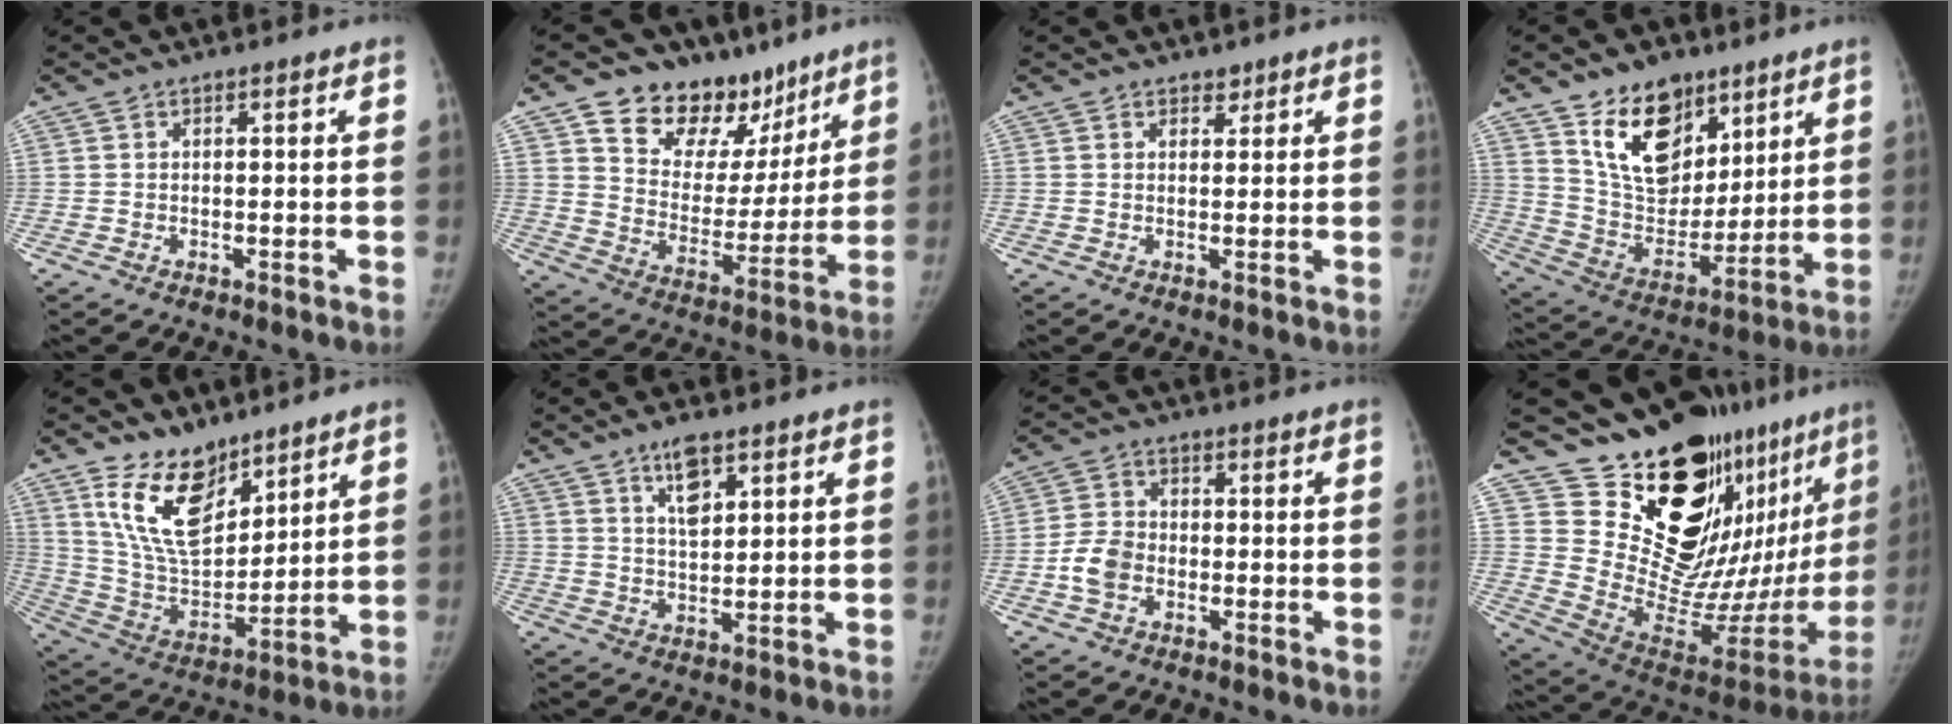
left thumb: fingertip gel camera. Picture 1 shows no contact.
{"total": 19.5, "force": [12.9, 12.2, 8.0], "torque": [-0.056, -0.065, 0.204]}
{"total": 1.6, "force": [1.2, 1.0, 0.3], "torque": [0.009, -0.008, 0.015]}
{"total": 17.5, "force": [10.6, 10.7, 8.9], "torque": [-0.097, -0.066, 0.198]}
{"total": 16.0, "force": [10.4, 8.2, 9.0], "torque": [-0.121, -0.066, 0.212]}
{"total": 6.0, "force": [3.5, 2.4, 4.3], "torque": [-0.063, -0.023, 0.063]}
{"total": 5.8, "force": [-1.8, 4.3, 3.4], "torque": [-0.059, 0.014, -0.039]}
{"total": 25.9, "force": [19.6, 9.8, 13.8], "torque": [-0.156, -0.193, 0.294]}